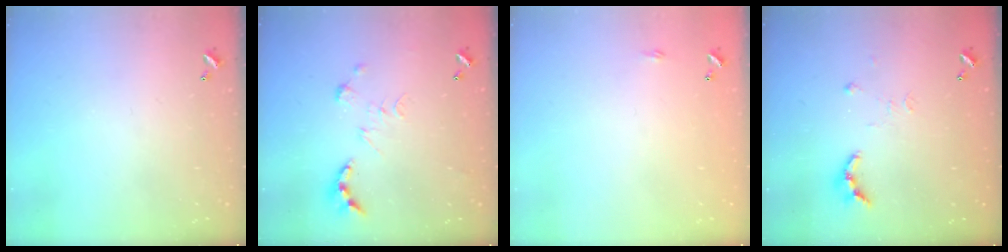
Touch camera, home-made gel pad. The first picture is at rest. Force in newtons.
{"total": 0.0}
{"total": 2.2, "press": 2.1, "slide": 0.4}
{"total": 7.7, "press": 7.6, "slide": 0.6}